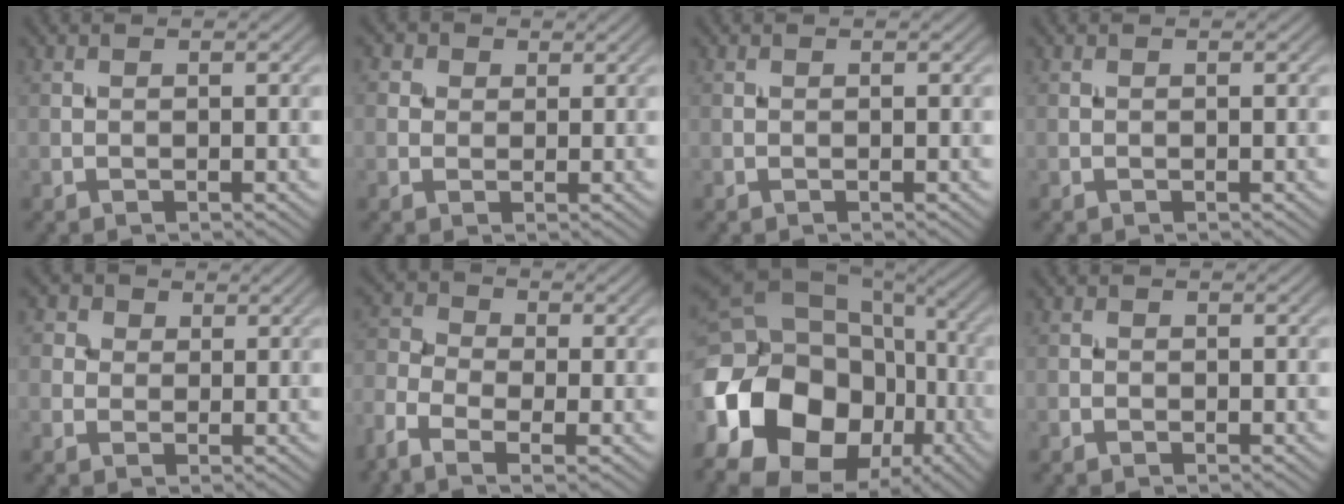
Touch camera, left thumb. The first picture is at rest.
{"total": 2.5, "force": [1.0, 2.2, 0.8], "torque": [-0.025, 0.002, 0.007]}
{"total": 0.0}
{"total": 0.0}
{"total": 3.3, "force": [1.2, 2.9, 1.1], "torque": [-0.041, 0.002, 0.010]}
{"total": 7.0, "force": [-3.7, 3.5, 4.7], "torque": [-0.120, -0.012, -0.082]}
{"total": 19.0, "force": [-7.0, 13.9, 10.9], "torque": [-0.252, -0.018, -0.128]}
{"total": 0.8, "force": [-0.4, 0.6, 0.3], "torque": [-0.003, -0.003, -0.007]}